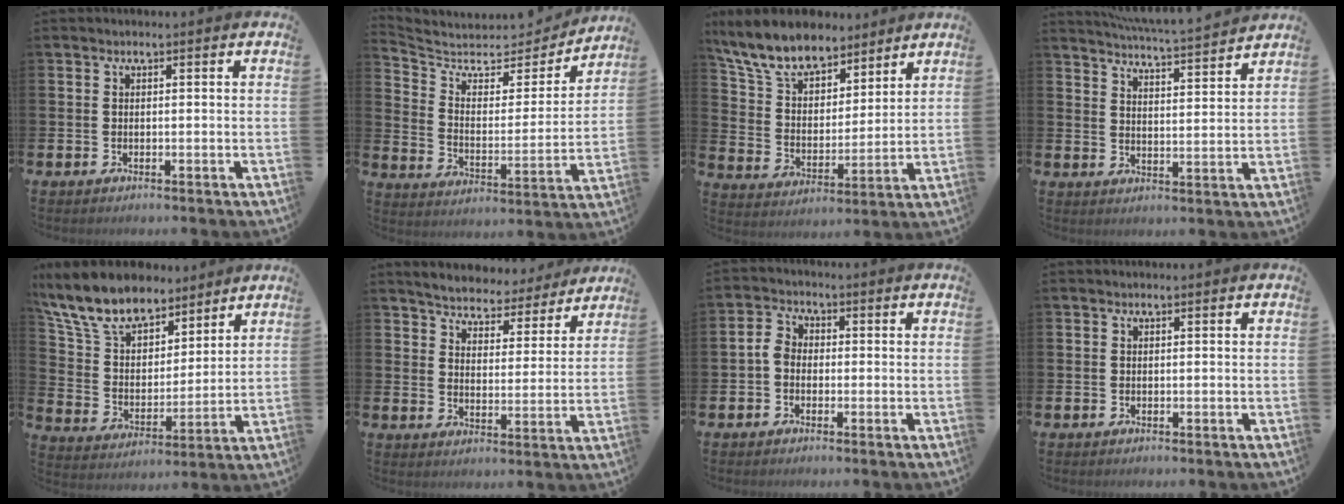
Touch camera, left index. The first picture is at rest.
{"total": 6.2, "force": [5.5, 2.4, 1.4], "torque": [-0.057, -0.053, 0.085]}
{"total": 9.8, "force": [8.7, 3.4, 2.8], "torque": [-0.106, -0.046, 0.161]}
{"total": 5.6, "force": [5.6, -0.5, 0.8], "torque": [-0.033, -0.042, 0.096]}
{"total": 11.3, "force": [9.8, 4.1, 3.6], "torque": [-0.127, -0.052, 0.182]}
{"total": 5.5, "force": [5.4, 1.0, 0.1], "torque": [-0.025, -0.047, 0.092]}
{"total": 3.0, "force": [-0.4, 2.3, 1.9], "torque": [-0.035, 0.012, -0.009]}
{"total": 0.0}